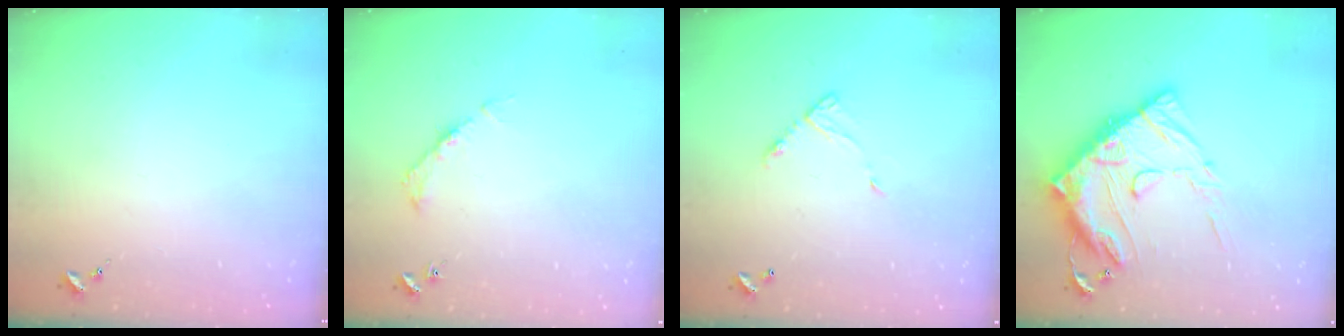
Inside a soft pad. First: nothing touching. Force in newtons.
{"total": 4.2, "press": 4.1, "slide": 0.6}
{"total": 7.3, "press": 7.3, "slide": 0.6}
{"total": 21.5, "press": 21.4, "slide": 2.1}